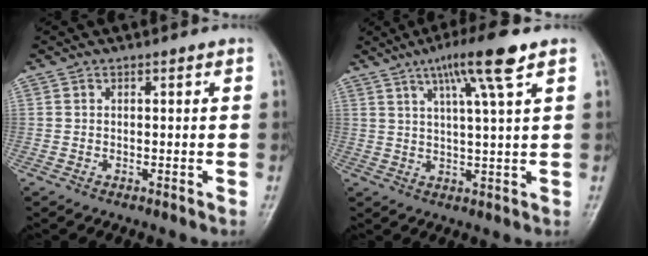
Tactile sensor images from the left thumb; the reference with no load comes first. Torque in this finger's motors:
{"motor_torque": [0.18, 0.09, -0.06, 0.00, 0.13]}